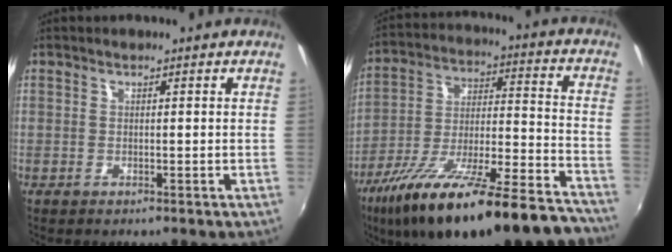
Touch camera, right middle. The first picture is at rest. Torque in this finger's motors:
{"motor_torque": [1.09, -1.05, 0.47, 0.21]}